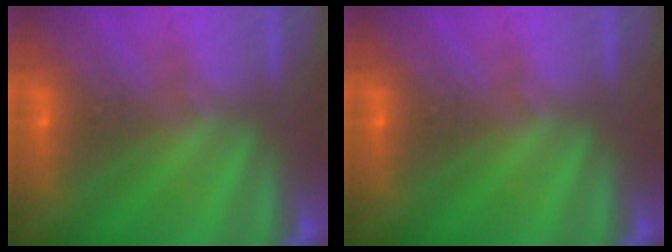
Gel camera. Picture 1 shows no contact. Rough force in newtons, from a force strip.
{"total": 0.0}